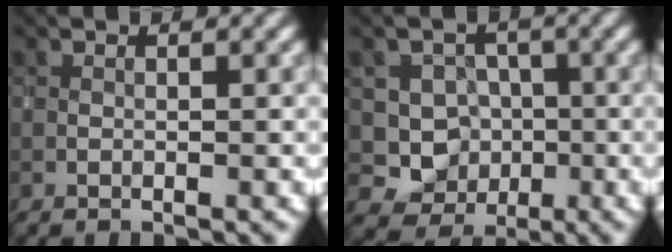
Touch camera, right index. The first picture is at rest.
{"total": 5.2, "force": [-0.5, 5.0, 1.5], "torque": [0.005, 0.002, -0.033]}